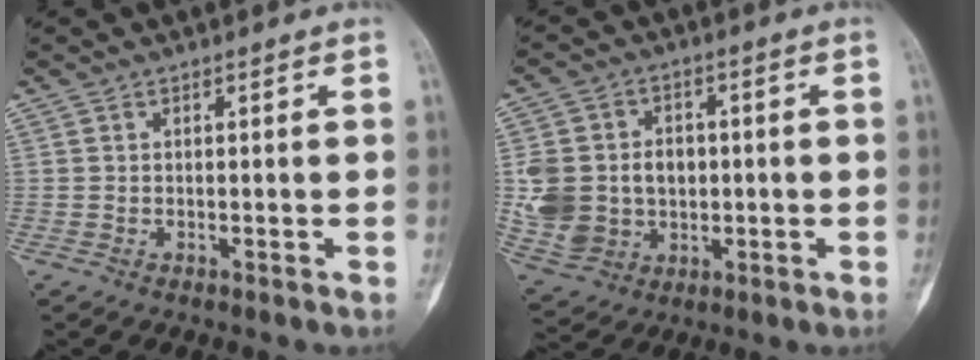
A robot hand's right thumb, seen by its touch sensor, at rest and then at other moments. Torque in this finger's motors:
{"motor_torque": [1.46, 1.44, 0.96, -0.57, 0.12]}